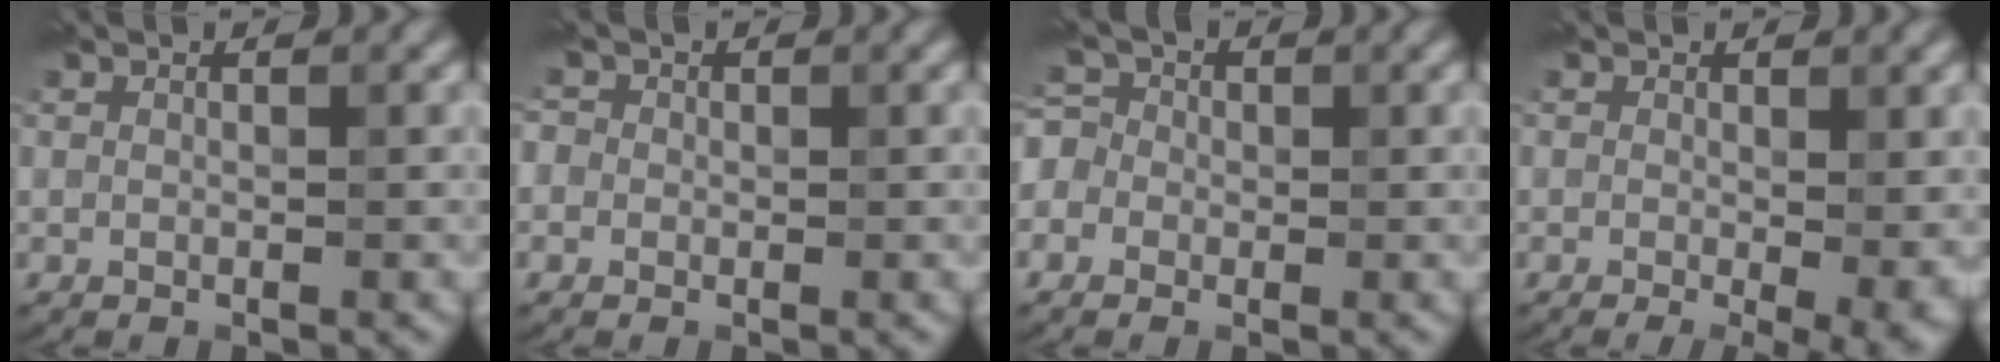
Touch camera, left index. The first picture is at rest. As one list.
[{"total": 1.3, "force": [0.1, 1.3, 0.1], "torque": [0.011, 0.001, -0.007]}, {"total": 3.3, "force": [-0.8, 3.2, 0.7], "torque": [0.005, 0.016, -0.049]}, {"total": 4.5, "force": [-0.9, 1.5, 4.2], "torque": [-0.047, -0.018, -0.001]}]